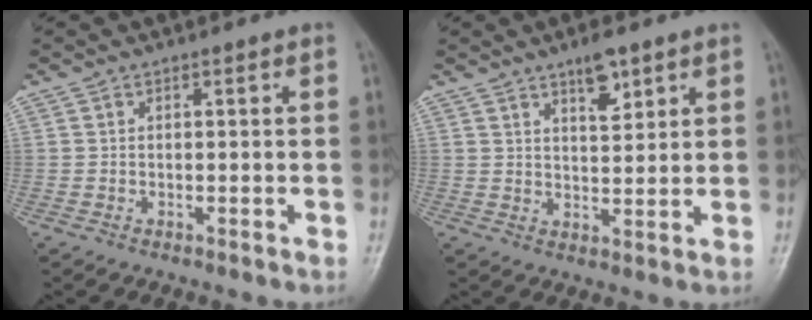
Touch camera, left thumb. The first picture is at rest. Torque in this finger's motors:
{"motor_torque": [0.57, 0.74, -0.16, -0.04, 0.02]}